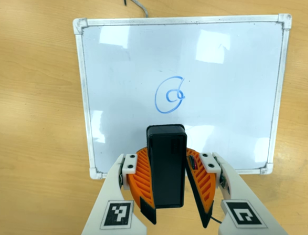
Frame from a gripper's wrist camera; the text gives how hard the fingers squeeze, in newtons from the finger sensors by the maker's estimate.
{"total": 8.1, "left": 8.8, "right": 7.4}